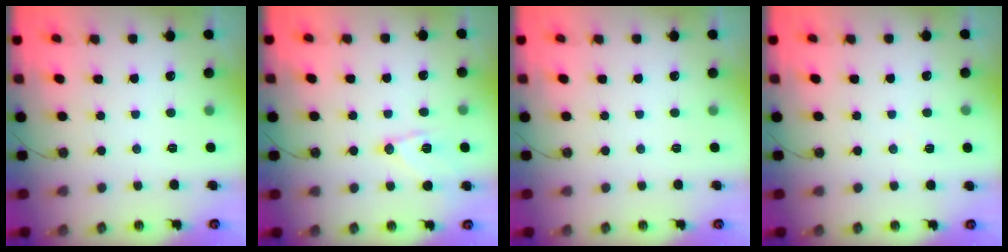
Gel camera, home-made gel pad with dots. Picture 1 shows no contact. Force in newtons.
{"total": 10.9, "press": 10.9, "slide": 0.7}
{"total": 0.0}
{"total": 5.4, "press": 3.6, "slide": 4.0}